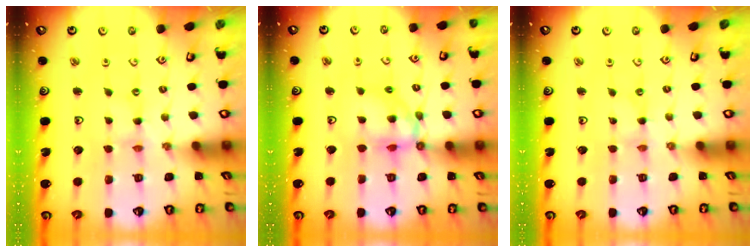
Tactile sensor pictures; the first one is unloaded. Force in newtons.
{"total": 11.3, "press": 11.3, "slide": 1.2}
{"total": 0.0}